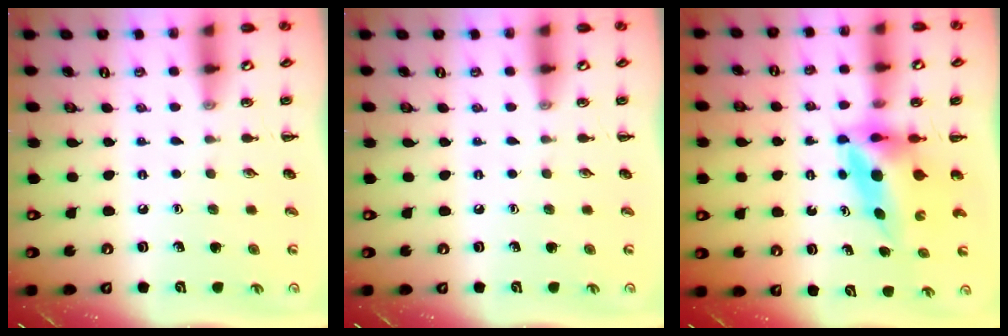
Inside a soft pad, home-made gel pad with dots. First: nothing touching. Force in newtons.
{"total": 0.0}
{"total": 6.0, "press": 5.8, "slide": 1.6}